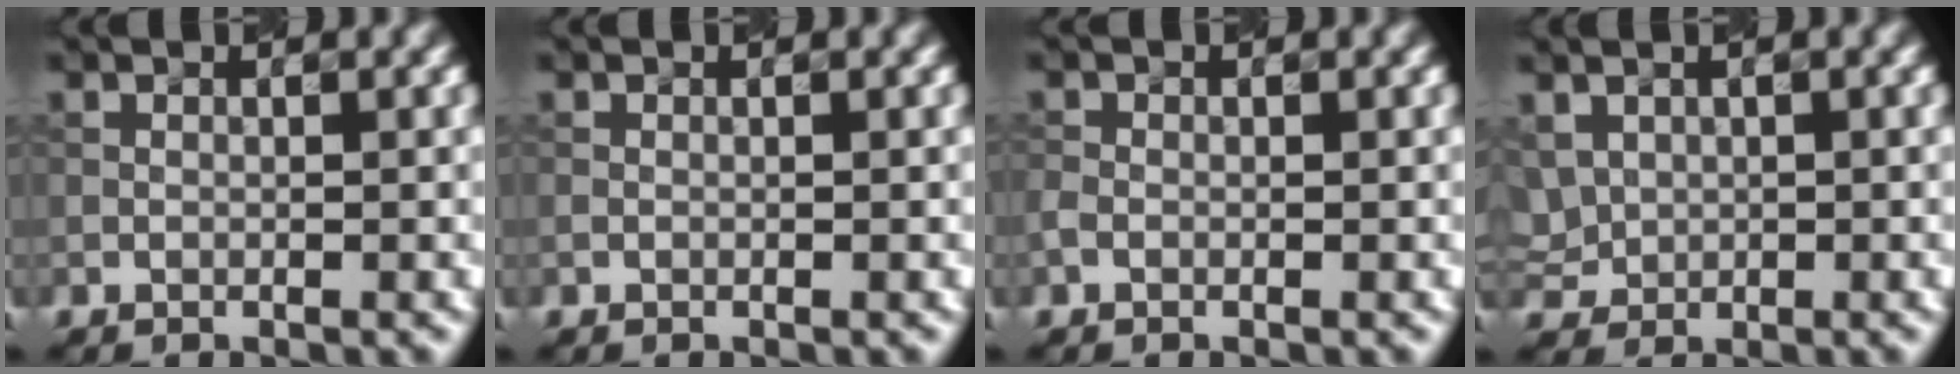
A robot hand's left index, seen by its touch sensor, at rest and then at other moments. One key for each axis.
{"total": 0.0}
{"total": 0.9, "fx": -0.4, "fy": 0.7, "fz": 0.4, "tx": -0.013, "ty": 0.001, "tz": -0.009}
{"total": 2.1, "fx": 0.8, "fy": 1.8, "fz": 0.8, "tx": -0.024, "ty": 0.004, "tz": 0.021}